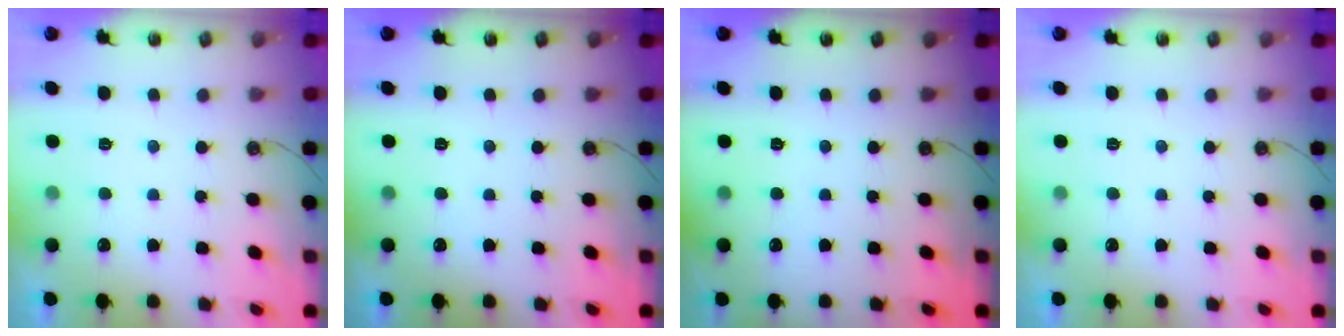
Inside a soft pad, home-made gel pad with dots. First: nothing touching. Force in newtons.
{"total": 0.0}
{"total": 0.0}
{"total": 0.0}